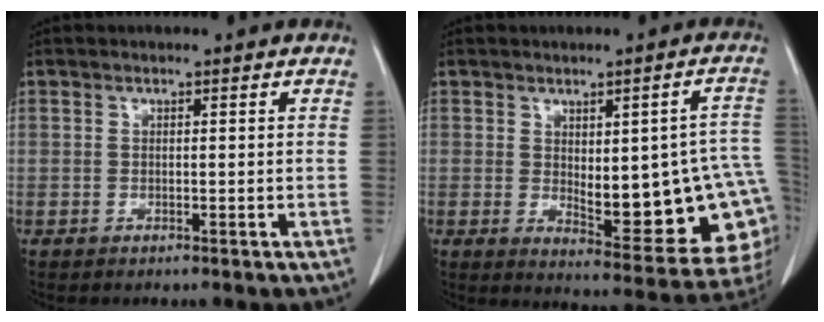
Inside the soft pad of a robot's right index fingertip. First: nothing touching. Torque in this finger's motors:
{"motor_torque": [1.28, -0.86, 0.27, 0.05]}